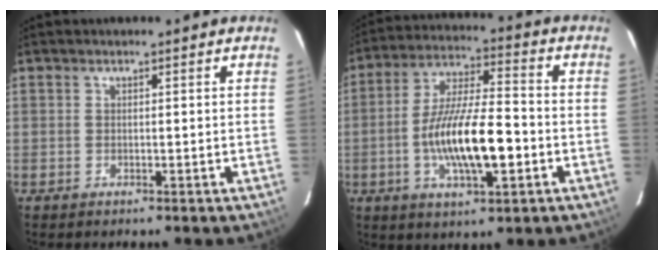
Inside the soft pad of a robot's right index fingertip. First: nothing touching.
{"total": 15.2, "force": [-3.8, 4.2, 14.1], "torque": [-0.267, -0.003, -0.066]}